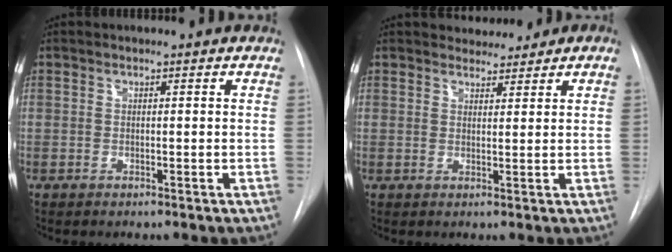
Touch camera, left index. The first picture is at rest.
{"total": 2.9, "force": [2.5, 1.4, 0.3], "torque": [0.001, 0.002, 0.034]}